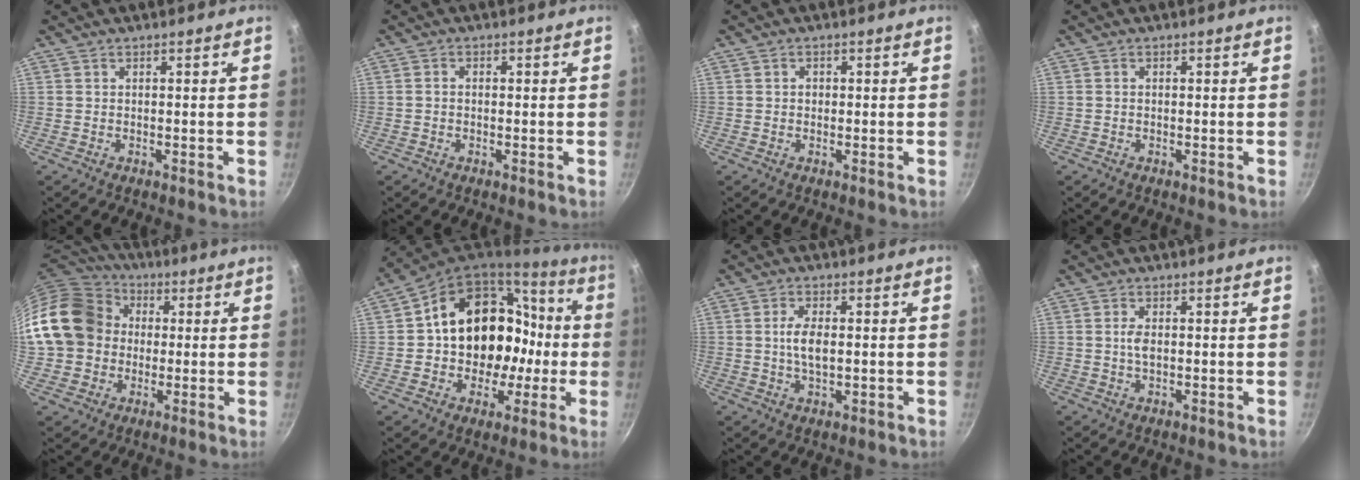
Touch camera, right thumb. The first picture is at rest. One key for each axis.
{"total": 1.1, "fx": -0.2, "fy": 0.8, "fz": 0.7, "tx": -0.012, "ty": 0.006, "tz": -0.003}
{"total": 1.1, "fx": 0.1, "fy": 1.0, "fz": 0.5, "tx": -0.005, "ty": 0.003, "tz": 0.001}
{"total": 0.0}
{"total": 18.1, "fx": 1.1, "fy": 15.5, "fz": 9.2, "tx": -0.157, "ty": 0.042, "tz": 0.014}
{"total": 22.5, "fx": 0.3, "fy": 17.3, "fz": 14.3, "tx": -0.191, "ty": 0.059, "tz": 0.020}
{"total": 5.2, "fx": 0.2, "fy": 2.6, "fz": 4.6, "tx": -0.088, "ty": 0.004, "tz": 0.002}
{"total": 4.8, "fx": 0.0, "fy": 2.6, "fz": 4.1, "tx": -0.076, "ty": 0.006, "tz": -0.003}